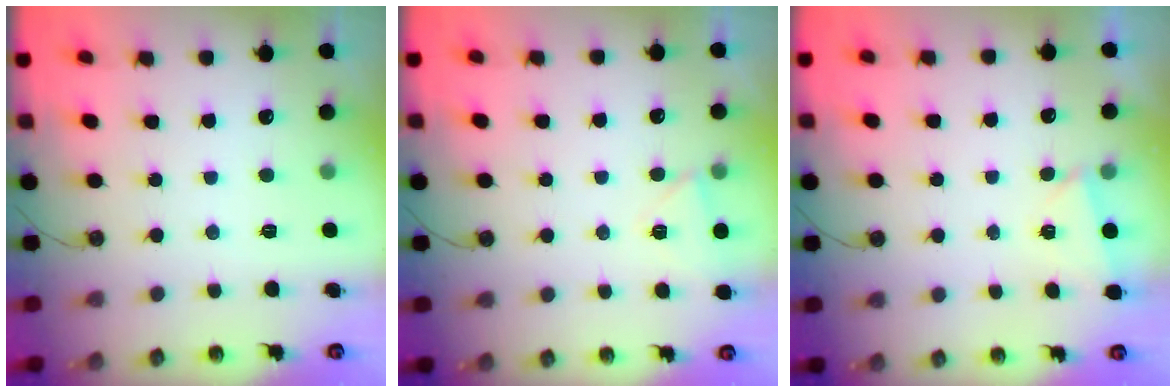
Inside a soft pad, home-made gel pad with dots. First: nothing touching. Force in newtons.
{"total": 4.4, "press": 4.0, "slide": 1.7}
{"total": 2.8, "press": 1.9, "slide": 2.0}